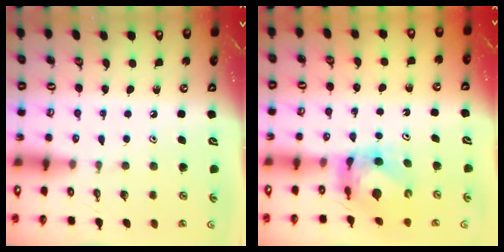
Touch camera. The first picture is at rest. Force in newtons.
{"total": 5.7, "press": 5.6, "slide": 0.6}